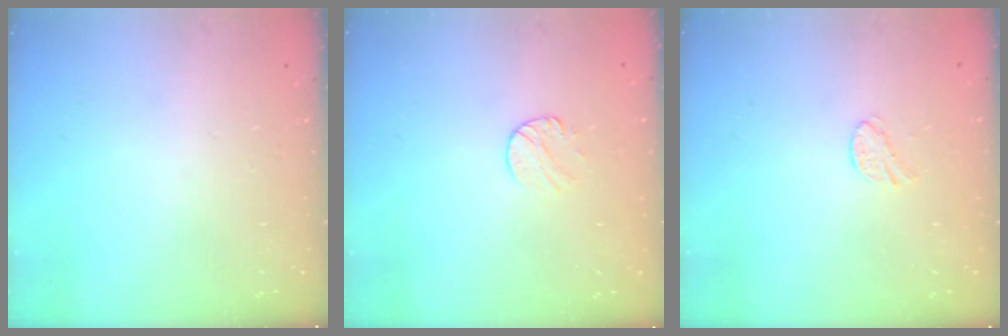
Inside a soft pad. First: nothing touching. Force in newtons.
{"total": 5.5, "press": 5.5, "slide": 0.6}
{"total": 5.4, "press": 5.4, "slide": 0.5}